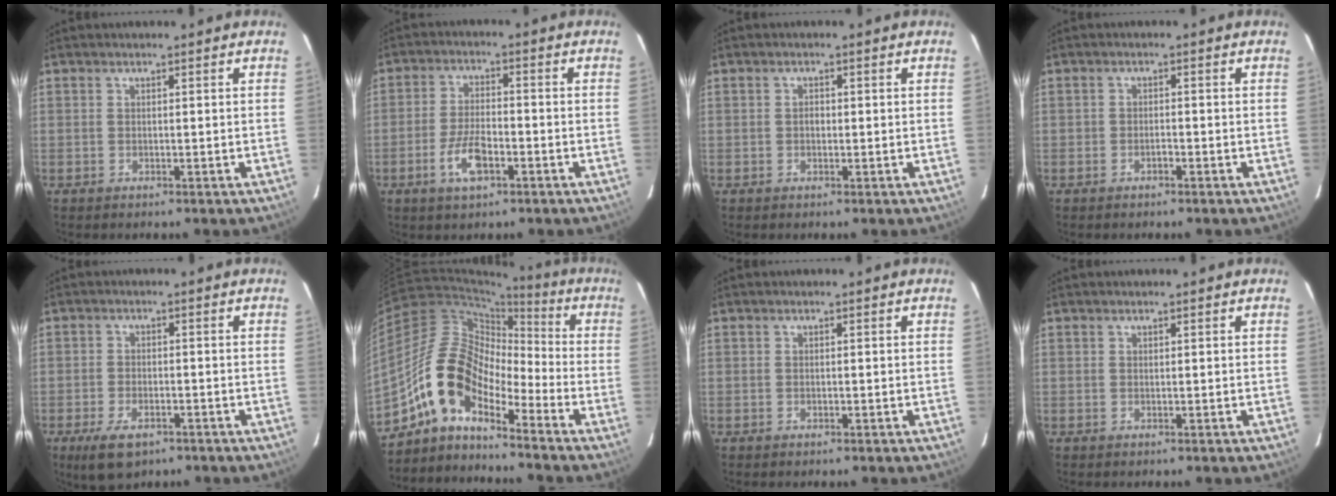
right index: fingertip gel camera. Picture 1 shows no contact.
{"total": 7.1, "force": [-3.3, 2.8, 5.6], "torque": [-0.121, -0.003, -0.061]}
{"total": 1.2, "force": [-0.1, 1.0, 0.6], "torque": [-0.011, 0.004, -0.002]}
{"total": 0.7, "force": [-0.4, 0.2, 0.5], "torque": [-0.009, 0.003, -0.008]}
{"total": 7.1, "force": [-4.3, 3.3, 4.5], "torque": [-0.108, -0.017, -0.073]}
{"total": 11.7, "force": [-7.9, 5.3, 6.8], "torque": [-0.117, 0.024, -0.167]}
{"total": 0.0}
{"total": 0.0}